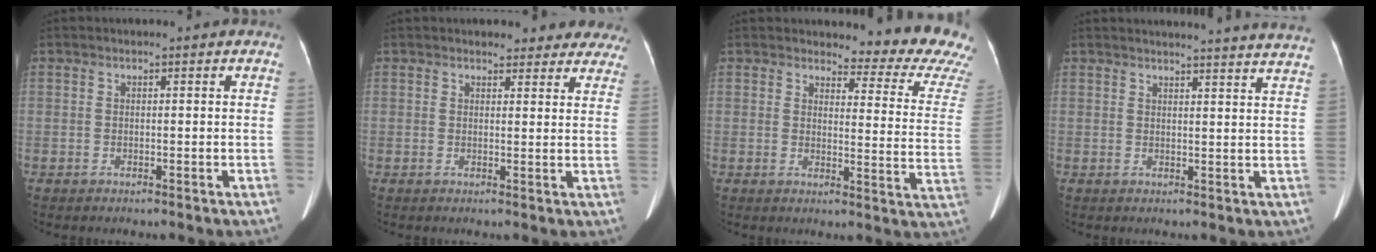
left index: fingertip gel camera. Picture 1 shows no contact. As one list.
[{"total": 8.8, "force": [8.0, 3.1, 1.7], "torque": [0.020, -0.004, 0.067]}, {"total": 13.9, "force": [13.4, 1.4, 3.2], "torque": [-0.016, -0.105, 0.120]}, {"total": 19.0, "force": [18.4, -0.5, 4.8], "torque": [-0.060, -0.060, 0.202]}]